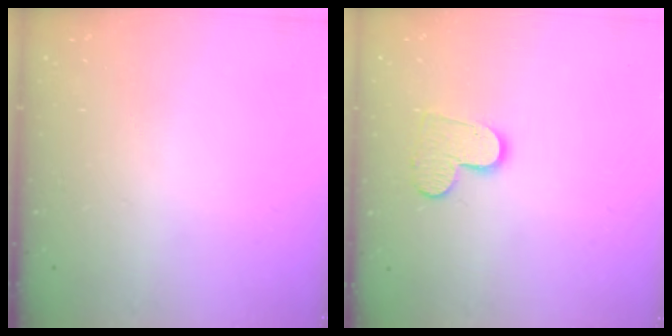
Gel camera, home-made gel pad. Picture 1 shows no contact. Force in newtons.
{"total": 9.9, "press": 9.8, "slide": 0.7}